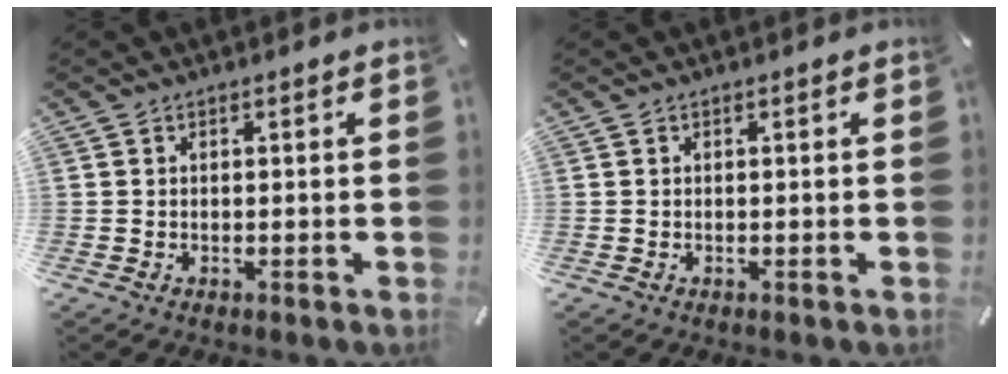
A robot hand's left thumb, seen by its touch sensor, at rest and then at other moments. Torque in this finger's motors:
{"motor_torque": [0.00, 0.00, 0.00, 0.00, 0.00]}